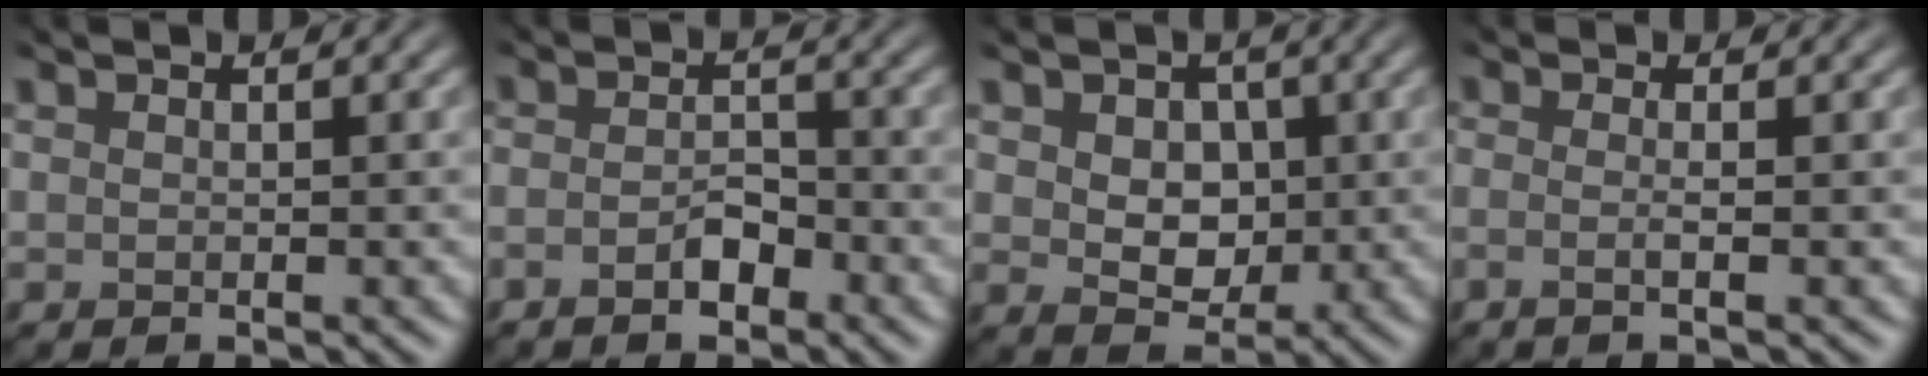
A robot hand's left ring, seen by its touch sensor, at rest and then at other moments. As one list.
[{"total": 2.5, "force": [-2.3, 0.7, 0.6], "torque": [-0.018, -0.009, -0.041]}, {"total": 4.0, "force": [0.0, 3.1, 2.5], "torque": [-0.052, -0.017, 0.004]}, {"total": 1.7, "force": [-0.6, 0.5, 1.5], "torque": [-0.017, -0.004, -0.038]}]